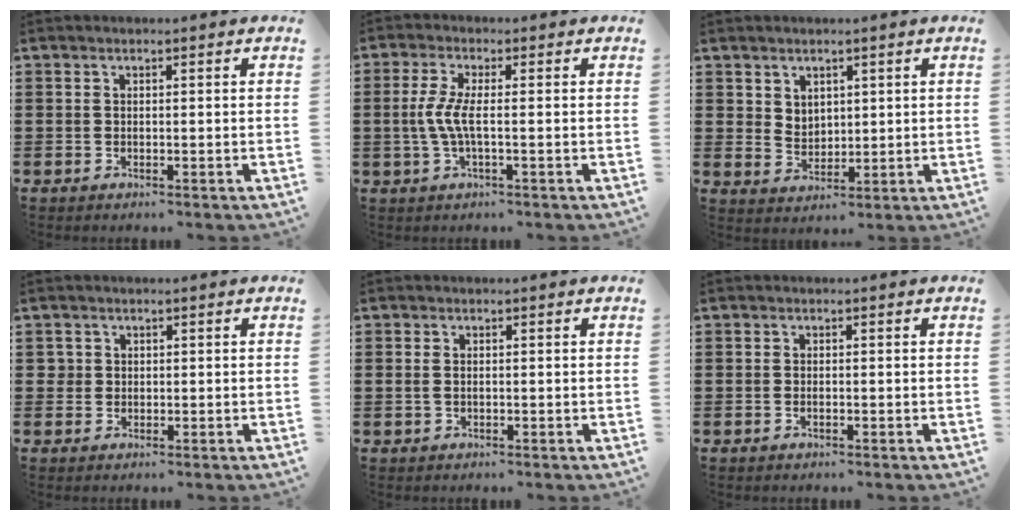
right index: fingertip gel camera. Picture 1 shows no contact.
{"total": 4.6, "force": [-0.5, 0.8, 4.5], "torque": [-0.112, -0.011, -0.020]}
{"total": 3.4, "force": [2.3, 2.4, 0.4], "torque": [-0.010, 0.004, 0.043]}
{"total": 1.5, "force": [0.3, 1.4, 0.3], "torque": [-0.011, 0.007, 0.006]}
{"total": 1.2, "force": [0.0, 0.7, 1.0], "torque": [-0.029, 0.002, -0.004]}
{"total": 0.5, "force": [-0.3, 0.1, 0.4], "torque": [-0.010, -0.004, -0.004]}